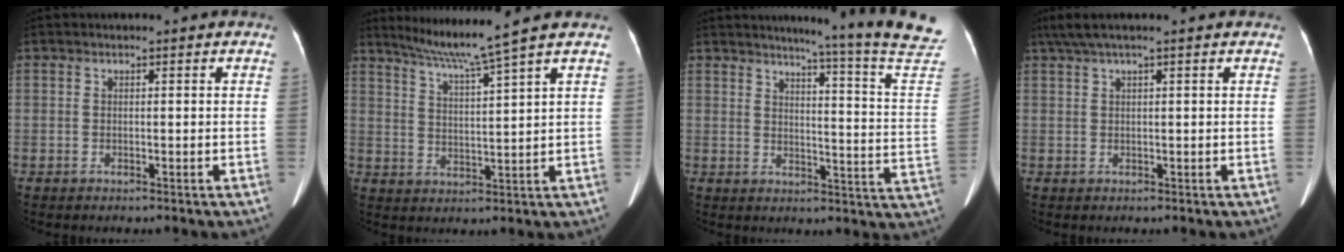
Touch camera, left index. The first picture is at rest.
{"total": 7.9, "force": [6.5, -2.5, 3.8], "torque": [-0.066, -0.005, 0.117]}
{"total": 19.2, "force": [17.4, -3.4, 7.6], "torque": [-0.110, -0.126, 0.190]}
{"total": 4.4, "force": [3.3, -0.3, 2.9], "torque": [-0.059, 0.038, 0.063]}